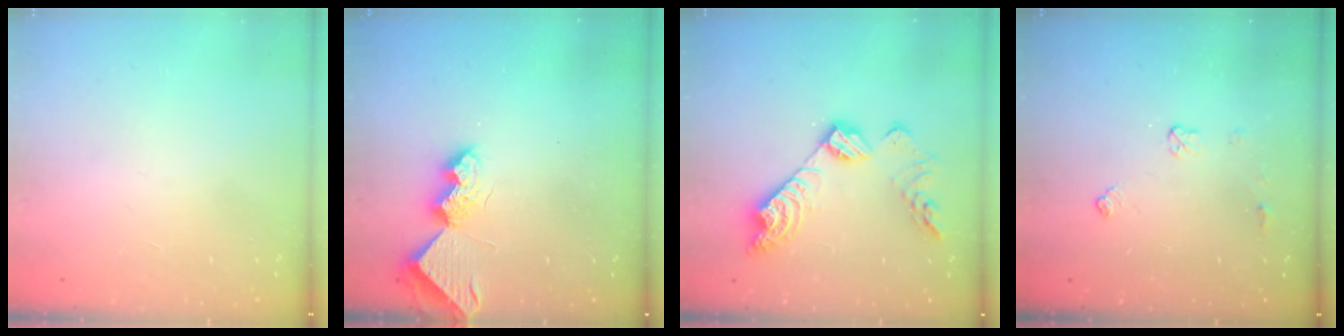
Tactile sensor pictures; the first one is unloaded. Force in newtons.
{"total": 8.7, "press": 8.7, "slide": 0.4}
{"total": 16.2, "press": 16.2, "slide": 1.2}
{"total": 4.6, "press": 4.6, "slide": 0.7}